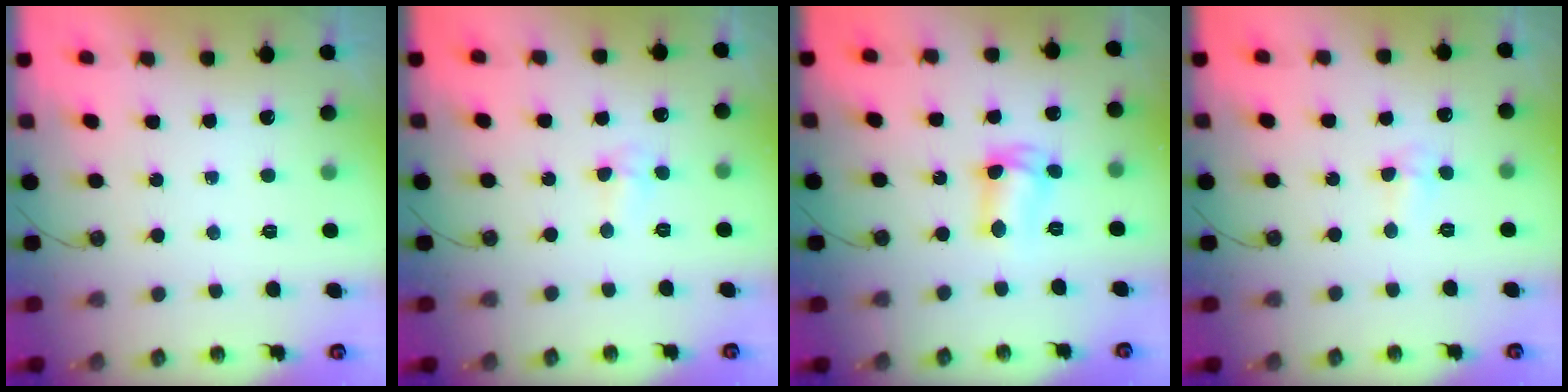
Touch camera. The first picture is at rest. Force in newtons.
{"total": 3.0, "press": 2.8, "slide": 1.1}
{"total": 7.0, "press": 6.9, "slide": 0.8}
{"total": 3.0, "press": 2.8, "slide": 1.1}